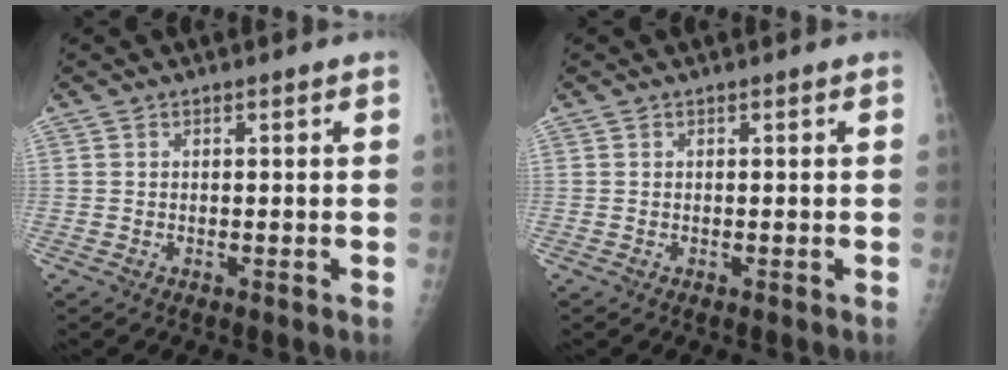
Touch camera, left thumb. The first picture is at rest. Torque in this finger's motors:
{"motor_torque": [0.12, 0.03, 0.05, -0.01, 0.03]}